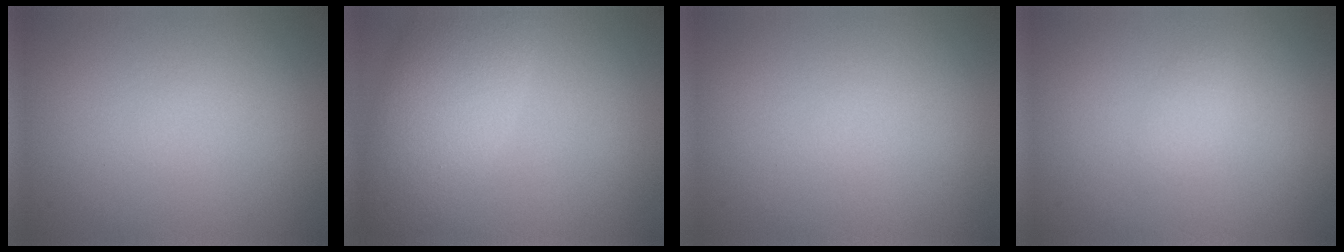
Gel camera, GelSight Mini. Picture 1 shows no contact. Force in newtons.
{"total": 6.3, "press": 6.2, "slide": 0.5}
{"total": 0.0}
{"total": 0.9, "press": 0.9, "slide": 0.0}